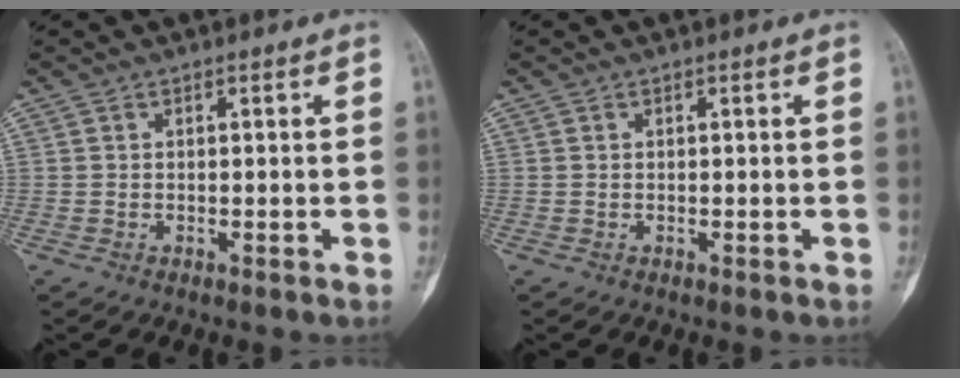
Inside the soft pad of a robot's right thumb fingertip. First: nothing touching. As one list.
[{"total": 0.0}]